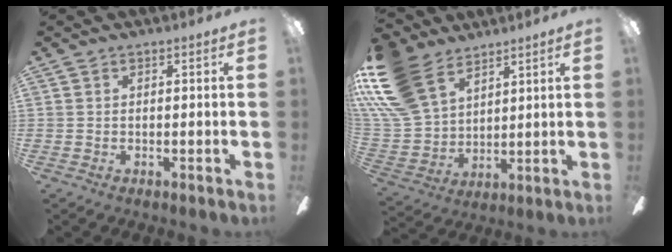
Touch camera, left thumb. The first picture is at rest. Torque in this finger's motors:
{"motor_torque": [0.45, 0.62, 1.33, -1.44, 0.59]}